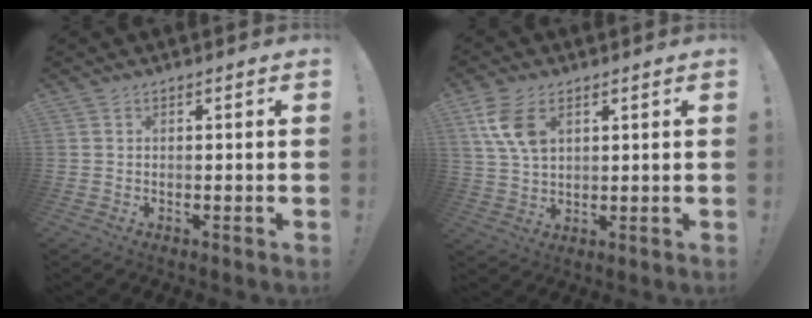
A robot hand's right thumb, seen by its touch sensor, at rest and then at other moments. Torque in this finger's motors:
{"motor_torque": [0.94, 0.97, 0.28, 0.53, 0.13]}